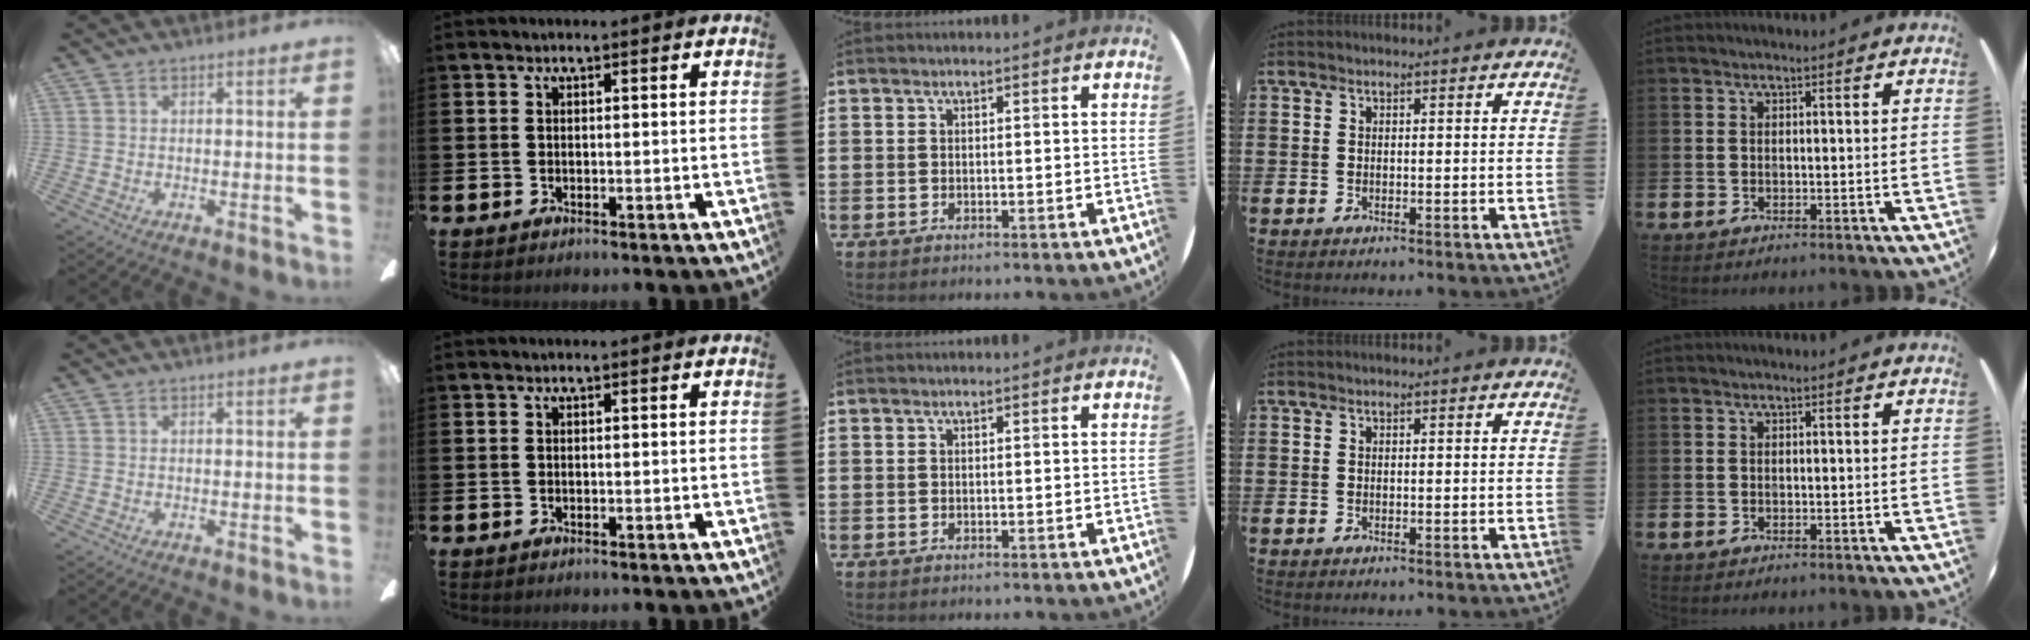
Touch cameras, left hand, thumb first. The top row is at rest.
{}